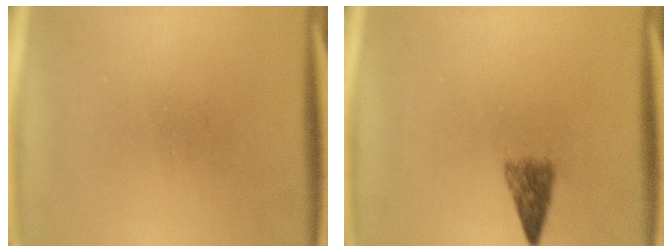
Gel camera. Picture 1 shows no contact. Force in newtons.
{"total": 2.9}